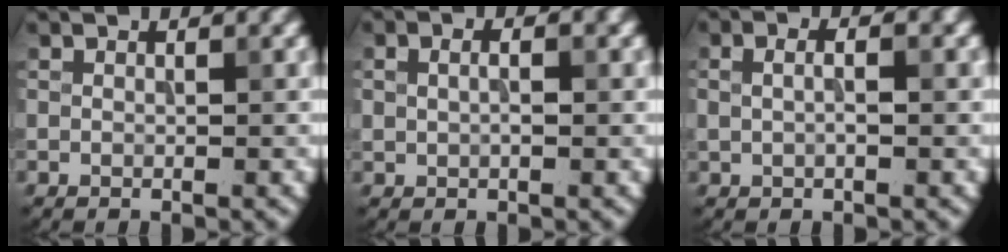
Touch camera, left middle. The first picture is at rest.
{"total": 2.4, "force": [0.6, 1.4, 1.9], "torque": [-0.036, 0.003, 0.004]}
{"total": 2.6, "force": [0.6, 1.2, 2.2], "torque": [-0.035, 0.002, -0.003]}